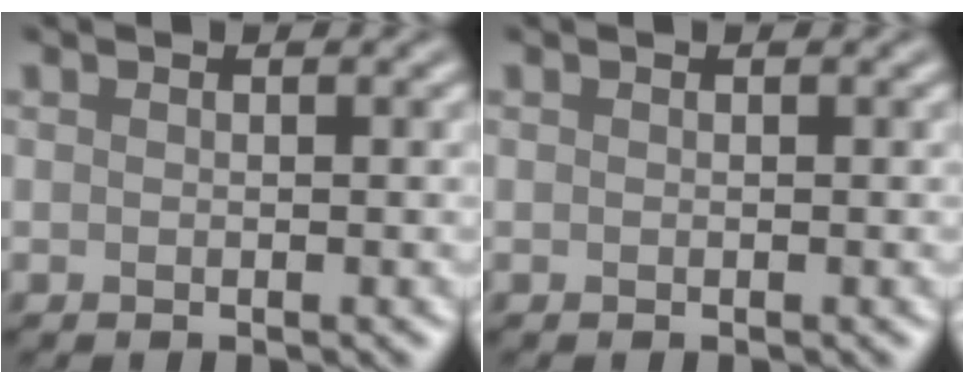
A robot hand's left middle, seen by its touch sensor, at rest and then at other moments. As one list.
[{"total": 0.0}]